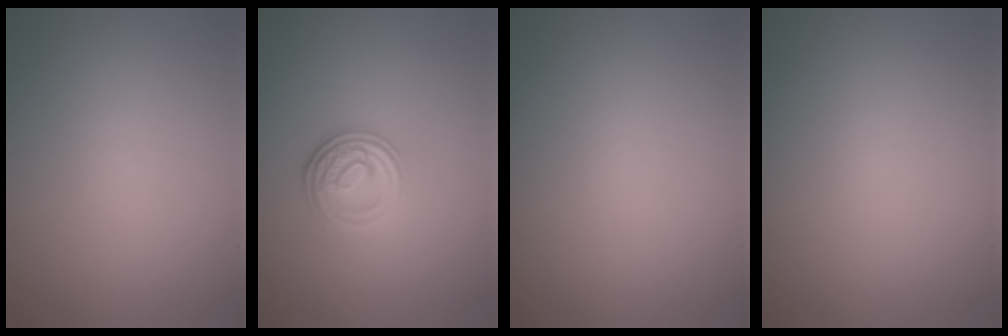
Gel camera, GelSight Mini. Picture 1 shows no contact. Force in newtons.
{"total": 4.3, "press": 3.3, "slide": 2.8}
{"total": 0.0}
{"total": 0.0}